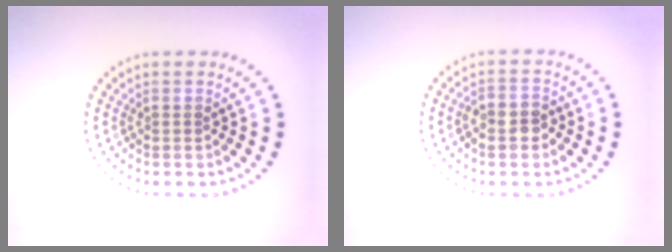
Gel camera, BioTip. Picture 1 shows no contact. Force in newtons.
{"total": 2.3, "press": 2.1, "slide": 0.8}